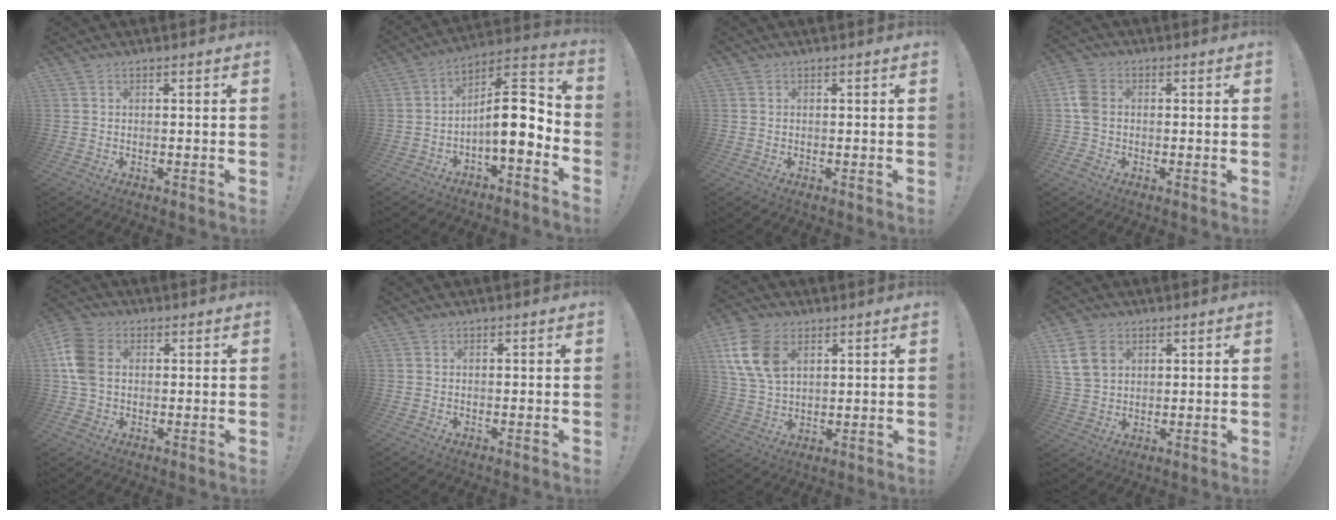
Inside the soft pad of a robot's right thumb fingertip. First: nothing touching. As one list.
[{"total": 13.0, "force": [-2.2, 5.0, 11.8], "torque": [-0.179, 0.006, -0.036]}, {"total": 0.0}, {"total": 7.4, "force": [-0.3, 5.6, 4.8], "torque": [-0.103, 0.009, -0.002]}, {"total": 11.2, "force": [1.2, 8.2, 7.6], "torque": [-0.162, 0.010, 0.028]}, {"total": 0.0}, {"total": 14.3, "force": [5.8, 9.9, 8.6], "torque": [-0.176, -0.009, 0.115]}, {"total": 10.1, "force": [3.9, 7.4, 5.7], "torque": [-0.107, -0.004, 0.081]}]